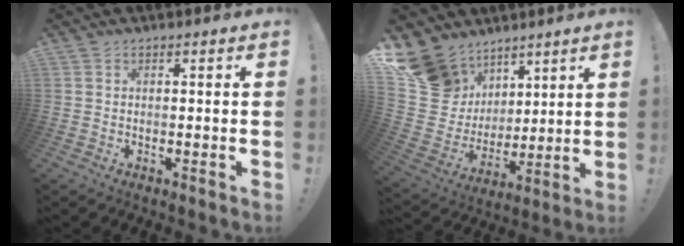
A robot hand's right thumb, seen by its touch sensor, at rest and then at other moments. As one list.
[{"total": 16.5, "force": [9.6, 12.7, 4.4], "torque": [-0.083, -0.064, 0.207]}]